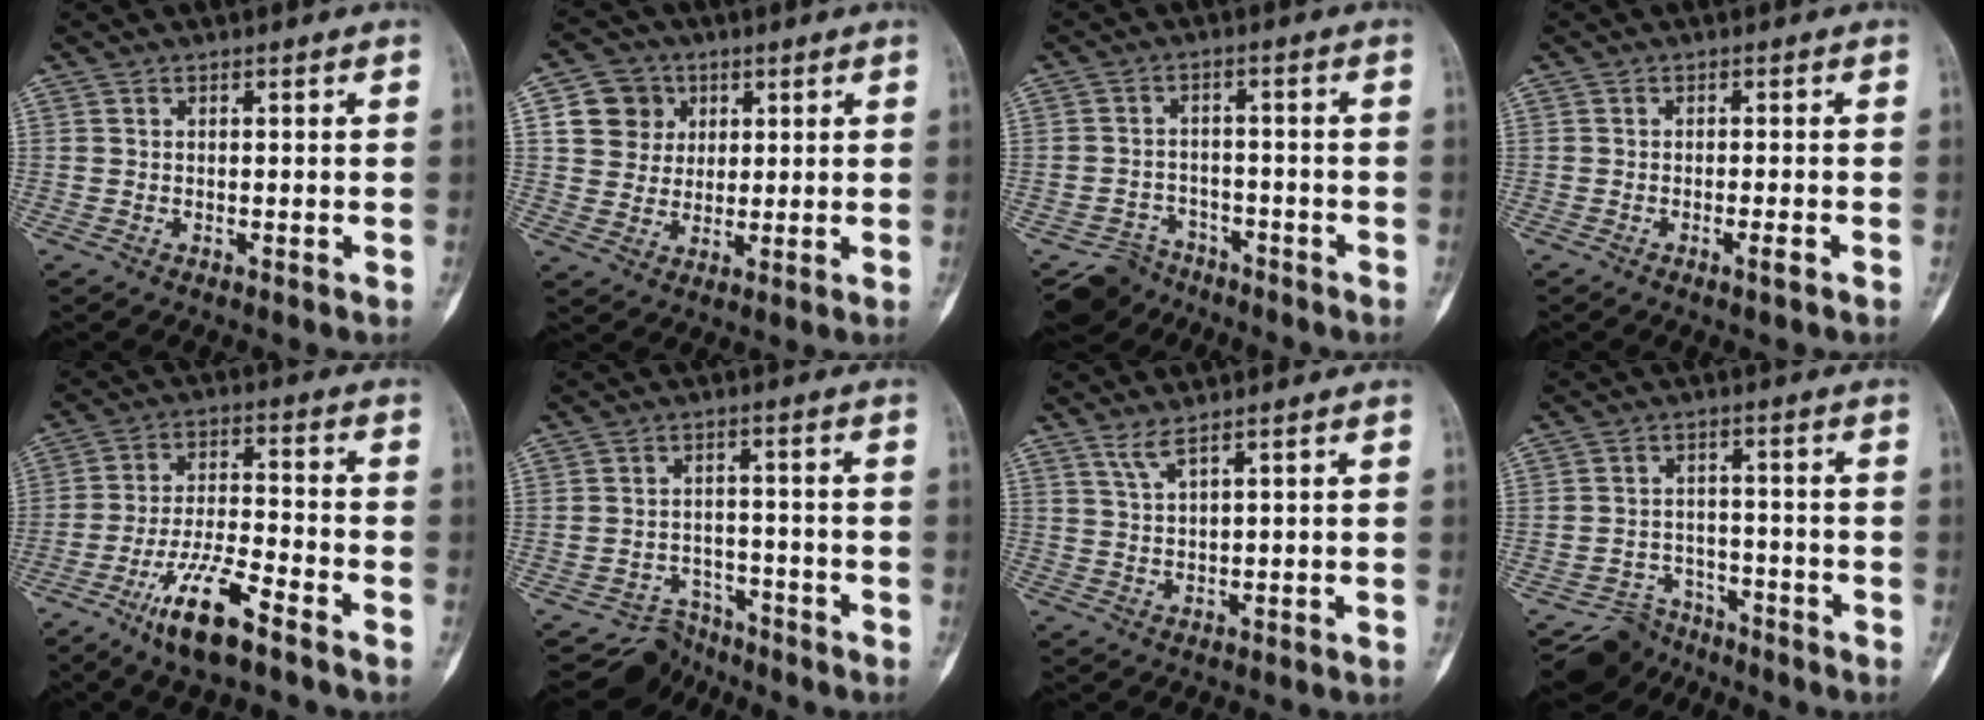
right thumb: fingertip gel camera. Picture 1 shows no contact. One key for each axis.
{"total": 8.2, "fx": 2.5, "fy": 7.6, "fz": 2.0, "tx": 0.000, "ty": -0.001, "tz": 0.044}
{"total": 6.4, "fx": -5.4, "fy": 3.3, "fz": -1.3, "tx": 0.039, "ty": 0.051, "tz": -0.092}
{"total": 1.8, "fx": -1.0, "fy": 0.1, "fz": 1.5, "tx": -0.026, "ty": 0.001, "tz": -0.018}
{"total": 12.0, "fx": -7.6, "fy": 2.7, "fz": 8.9, "tx": -0.174, "ty": 0.038, "tz": -0.138}
{"total": 6.0, "fx": -5.2, "fy": 2.0, "fz": -2.3, "tx": 0.052, "ty": 0.067, "tz": -0.085}
{"total": 2.7, "fx": 2.0, "fy": 0.0, "fz": 1.8, "tx": -0.045, "ty": -0.016, "tz": 0.048}
{"total": 7.2, "fx": -6.3, "fy": 2.9, "fz": -1.9, "tx": 0.048, "ty": 0.066, "tz": -0.108}